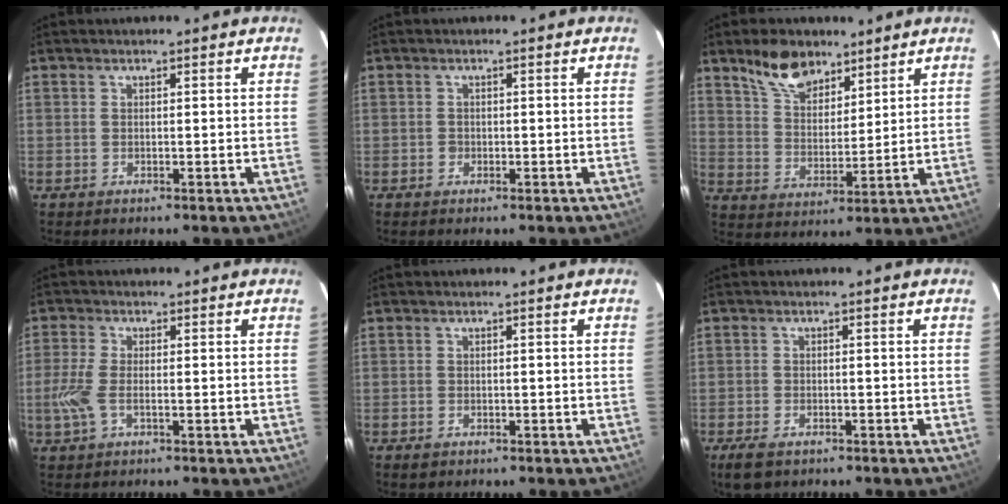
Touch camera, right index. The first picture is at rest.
{"total": 0.9, "force": [-0.3, 0.9, 0.1], "torque": [0.002, 0.001, -0.004]}
{"total": 10.1, "force": [7.3, 5.2, 4.7], "torque": [-0.086, 0.018, 0.138]}
{"total": 5.2, "force": [-1.3, 2.2, 4.6], "torque": [-0.111, -0.002, -0.028]}
{"total": 1.4, "force": [-0.8, 1.0, 0.5], "torque": [-0.009, 0.000, -0.012]}
{"total": 4.5, "force": [-2.9, 2.4, 2.3], "torque": [-0.057, -0.010, -0.051]}